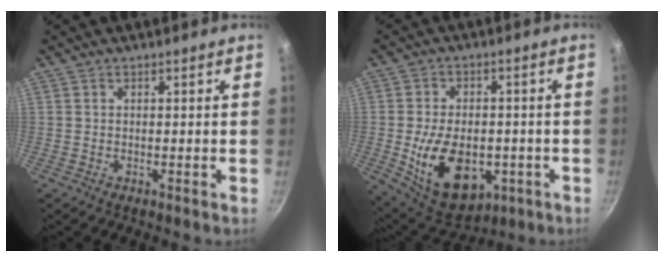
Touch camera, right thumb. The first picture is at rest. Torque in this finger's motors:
{"motor_torque": [-0.20, 0.96, 0.48, 0.33, 0.34]}